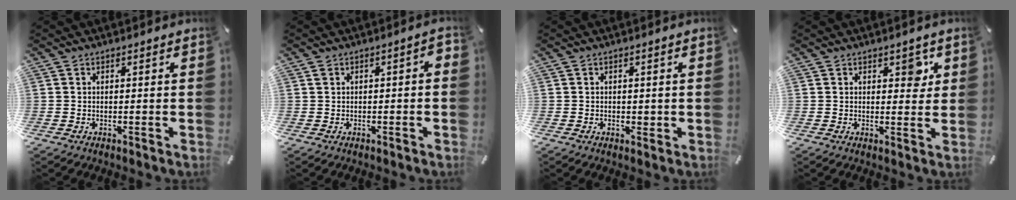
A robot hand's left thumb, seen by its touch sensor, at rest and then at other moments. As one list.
[{"total": 2.0, "force": [-0.6, 1.4, 1.3], "torque": [-0.023, 0.009, -0.014]}, {"total": 1.0, "force": [-0.1, 0.9, 0.4], "torque": [-0.002, 0.000, -0.005]}, {"total": 3.7, "force": [1.7, 2.2, 2.5], "torque": [-0.007, -0.012, 0.017]}]